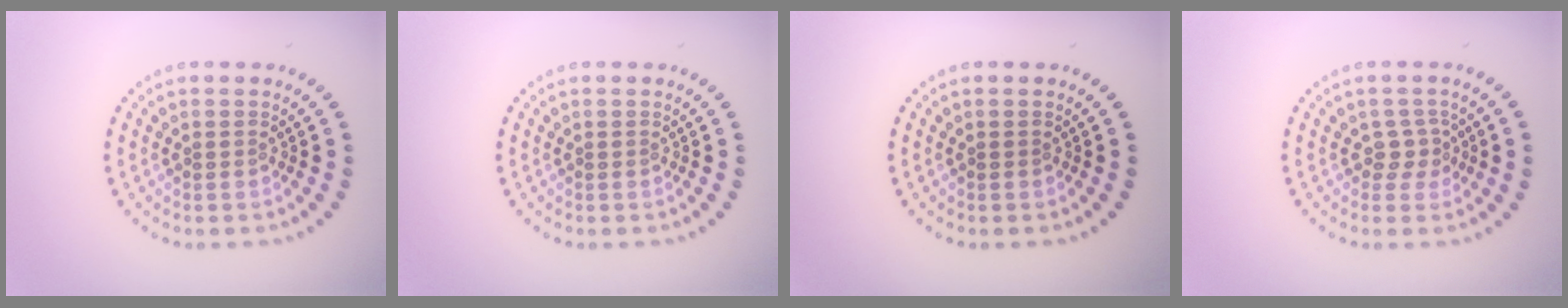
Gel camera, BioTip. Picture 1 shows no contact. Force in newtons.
{"total": 0.0}
{"total": 0.0}
{"total": 1.8, "press": 1.5, "slide": 0.9}